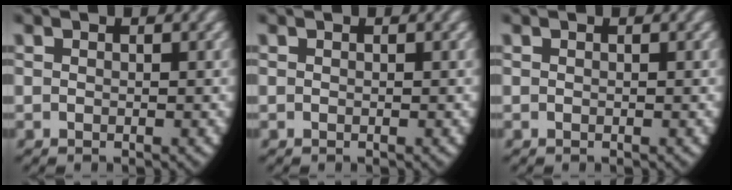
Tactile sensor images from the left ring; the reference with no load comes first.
{"total": 0.0}
{"total": 0.0}